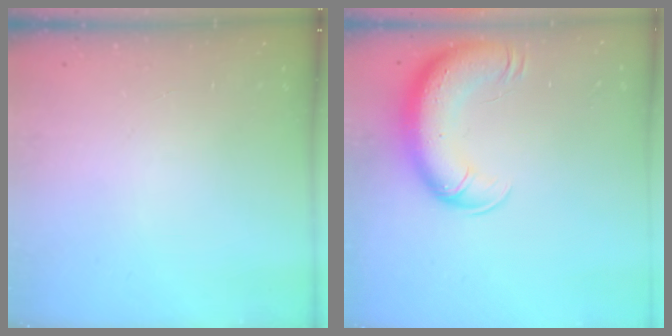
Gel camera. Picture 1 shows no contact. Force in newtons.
{"total": 15.5, "press": 15.1, "slide": 3.7}